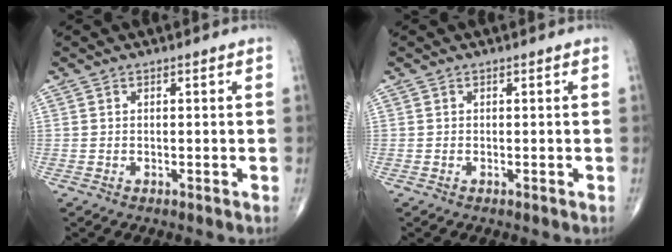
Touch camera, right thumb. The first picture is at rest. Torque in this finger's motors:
{"motor_torque": [-0.29, 0.16, 0.46, 0.04, 0.01]}